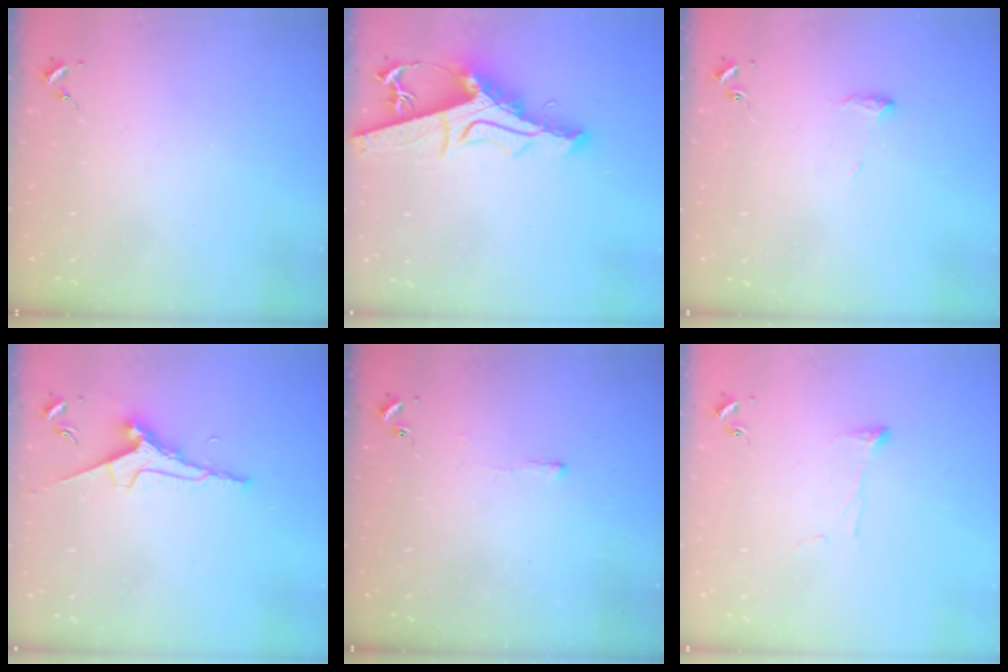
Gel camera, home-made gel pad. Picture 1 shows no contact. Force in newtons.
{"total": 11.8, "press": 11.7, "slide": 1.3}
{"total": 5.8, "press": 5.7, "slide": 0.8}
{"total": 9.0, "press": 9.0, "slide": 0.8}
{"total": 2.4, "press": 2.4, "slide": 0.5}
{"total": 5.8, "press": 5.8, "slide": 0.5}